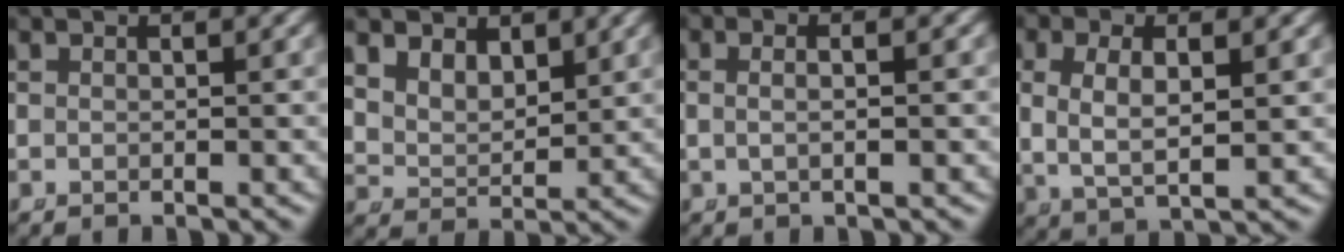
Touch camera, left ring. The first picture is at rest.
{"total": 5.8, "force": [3.0, 4.2, 2.6], "torque": [-0.068, -0.010, 0.052]}
{"total": 1.6, "force": [-0.2, 0.2, 1.6], "torque": [-0.035, -0.006, 0.001]}
{"total": 5.3, "force": [0.6, 3.3, 4.1], "torque": [-0.092, -0.012, 0.021]}